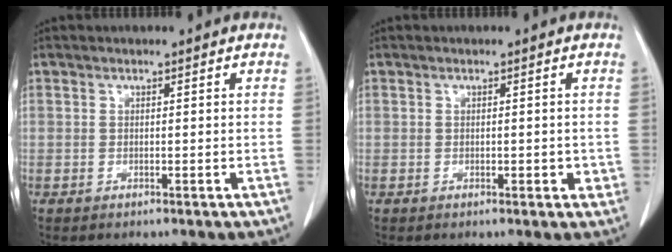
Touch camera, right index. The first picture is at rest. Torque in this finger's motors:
{"motor_torque": [0.01, 0.08, 0.03, 0.02]}